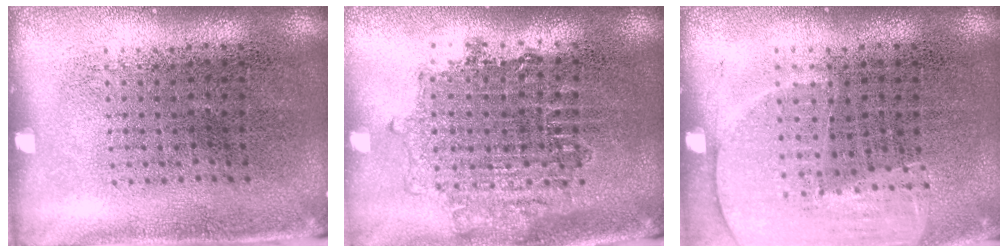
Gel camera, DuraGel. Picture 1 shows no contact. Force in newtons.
{"total": 1.6, "press": 1.3, "slide": 0.8}
{"total": 1.5, "press": 1.4, "slide": 0.3}